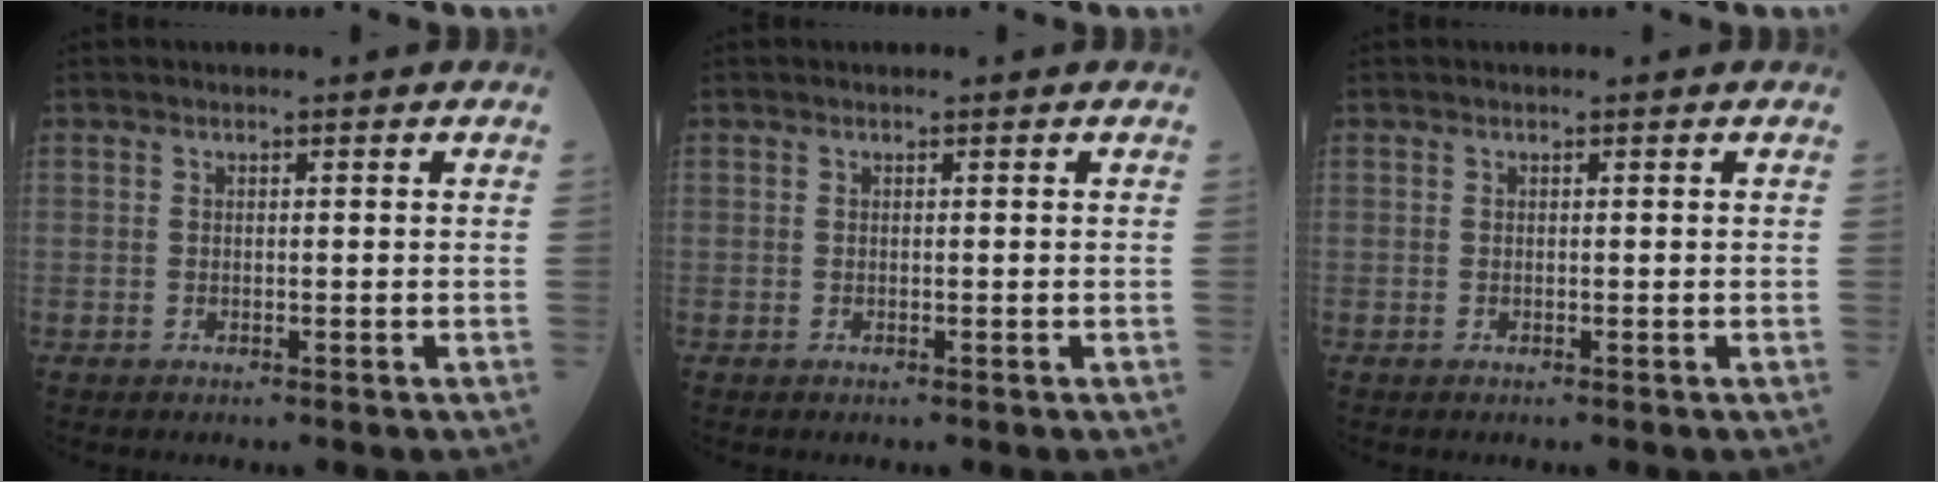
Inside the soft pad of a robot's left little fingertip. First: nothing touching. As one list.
[{"total": 0.0}, {"total": 0.0}]